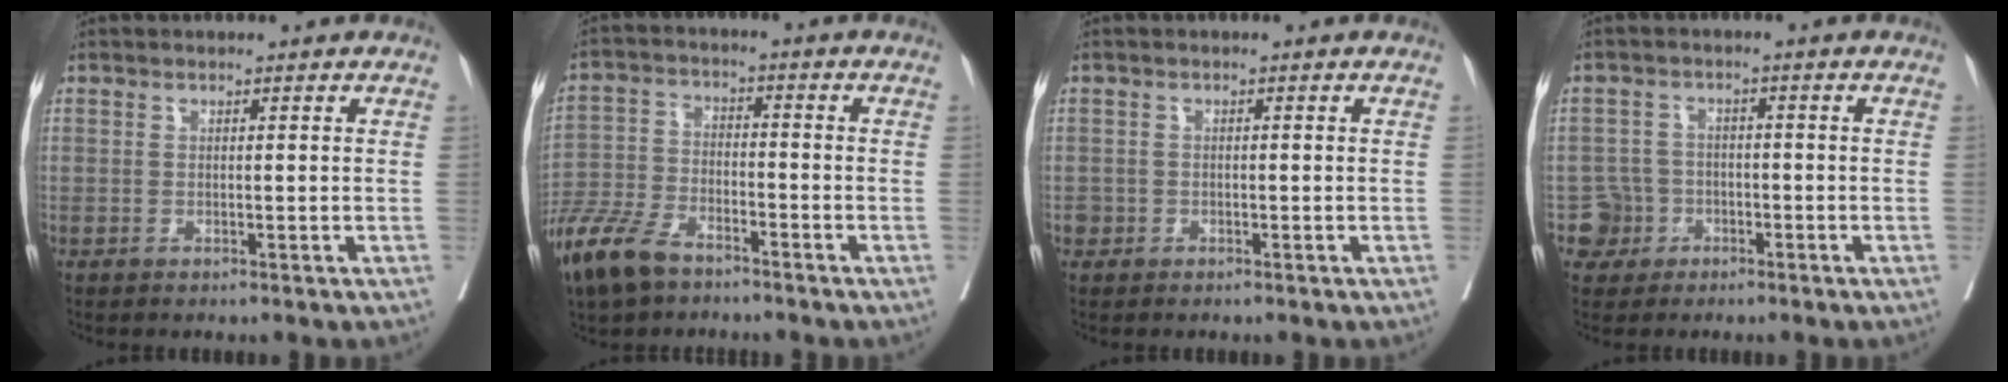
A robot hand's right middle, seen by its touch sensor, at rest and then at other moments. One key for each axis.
{"total": 9.7, "fx": -7.1, "fy": 4.0, "fz": 5.4, "tx": -0.126, "ty": -0.018, "tz": -0.141}
{"total": 1.1, "fx": -0.5, "fy": 1.0, "fz": 0.1, "tx": 0.001, "ty": 0.005, "tz": -0.010}
{"total": 4.2, "fx": -1.8, "fy": 3.8, "fz": -0.3, "tx": 0.014, "ty": 0.016, "tz": -0.031}